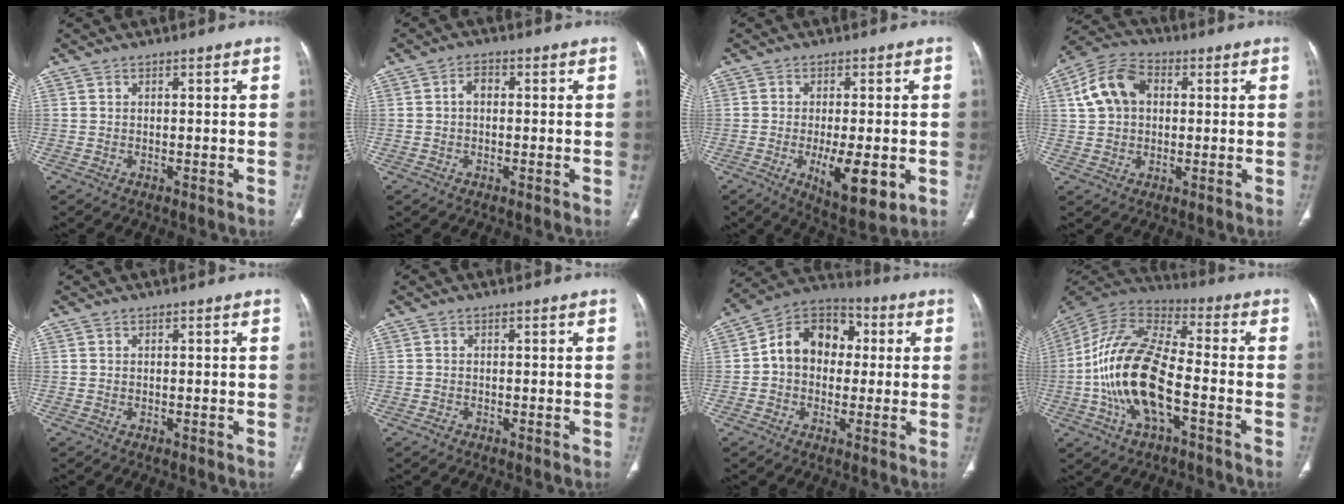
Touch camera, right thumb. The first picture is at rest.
{"total": 2.6, "force": [0.1, 1.8, 1.8], "torque": [-0.025, 0.012, -0.003]}
{"total": 10.4, "force": [-2.7, 3.6, 9.3], "torque": [-0.136, -0.021, -0.036]}
{"total": 10.4, "force": [2.1, 7.6, 6.8], "torque": [-0.121, 0.021, 0.031]}
{"total": 0.0}
{"total": 0.7, "force": [-0.5, 0.4, 0.1], "torque": [-0.003, 0.000, -0.012]}
{"total": 12.9, "force": [1.2, 10.0, 8.2], "torque": [-0.098, 0.032, 0.007]}
{"total": 19.5, "force": [-4.8, 8.8, 16.7], "torque": [-0.332, 0.032, -0.090]}